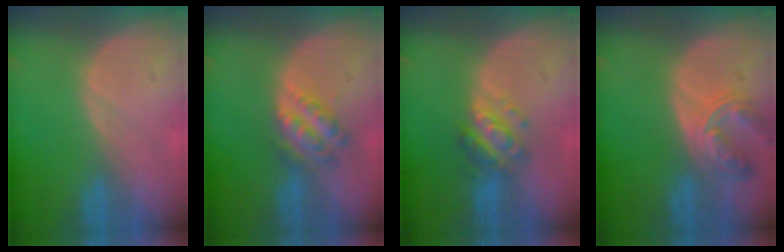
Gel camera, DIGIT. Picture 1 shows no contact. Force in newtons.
{"total": 5.3, "press": 4.9, "slide": 2.0}
{"total": 5.6, "press": 5.0, "slide": 2.5}
{"total": 7.1, "press": 6.4, "slide": 3.2}